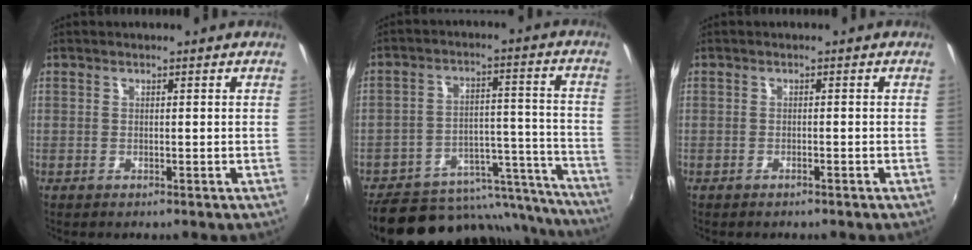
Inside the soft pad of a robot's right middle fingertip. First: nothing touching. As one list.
[{"total": 21.0, "force": [-16.4, 10.6, 7.6], "torque": [-0.127, 0.051, -0.196]}, {"total": 0.8, "force": [-0.7, 0.2, 0.2], "torque": [-0.006, 0.002, -0.012]}]